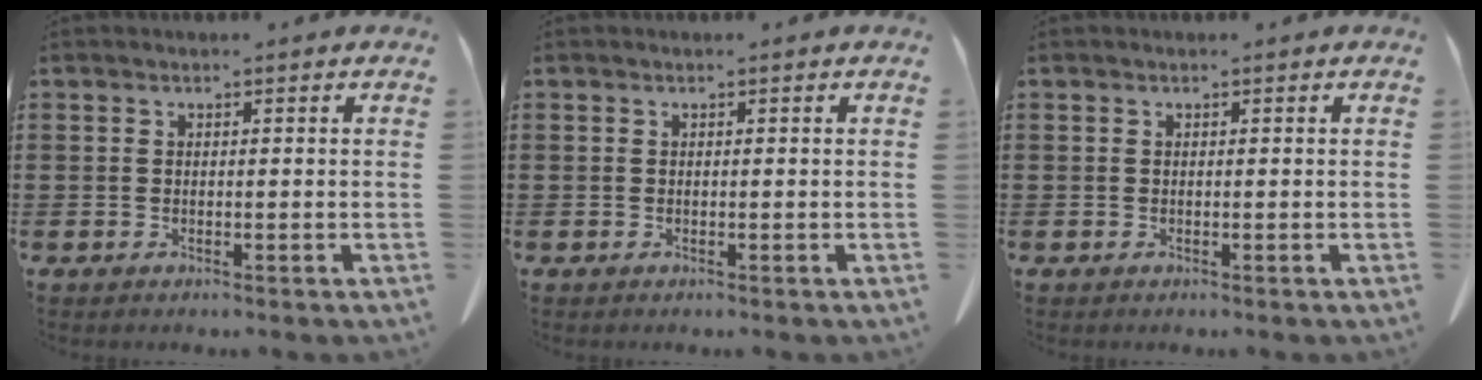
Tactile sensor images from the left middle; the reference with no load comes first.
{"total": 0.0}
{"total": 0.0}